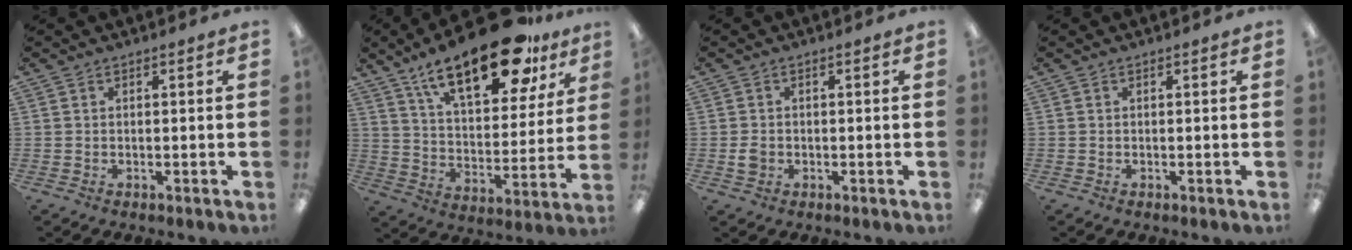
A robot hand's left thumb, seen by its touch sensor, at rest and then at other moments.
{"total": 23.3, "force": [15.1, 9.4, 15.0], "torque": [-0.237, -0.072, 0.253]}
{"total": 2.2, "force": [-0.3, 1.8, 1.2], "torque": [-0.022, 0.003, -0.006]}
{"total": 0.0}